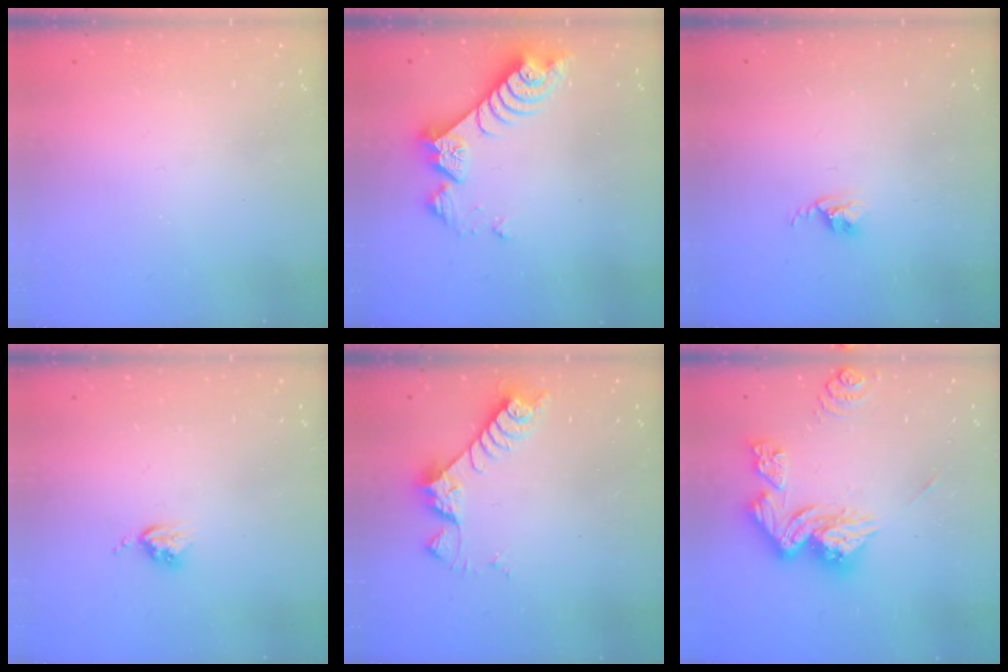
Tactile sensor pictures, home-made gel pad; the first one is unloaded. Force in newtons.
{"total": 8.1, "press": 8.0, "slide": 0.6}
{"total": 2.6, "press": 2.6, "slide": 0.4}
{"total": 3.9, "press": 3.9, "slide": 0.5}
{"total": 7.0, "press": 7.0, "slide": 0.5}
{"total": 14.6, "press": 14.5, "slide": 1.5}